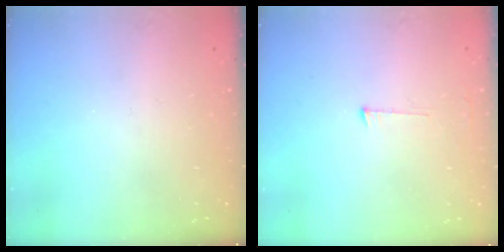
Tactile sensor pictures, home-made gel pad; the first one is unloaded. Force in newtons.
{"total": 4.0, "press": 4.0, "slide": 0.2}